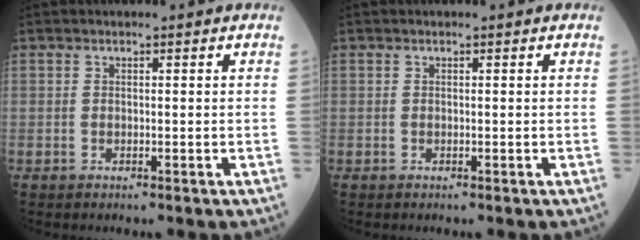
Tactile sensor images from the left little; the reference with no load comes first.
{"total": 0.0}